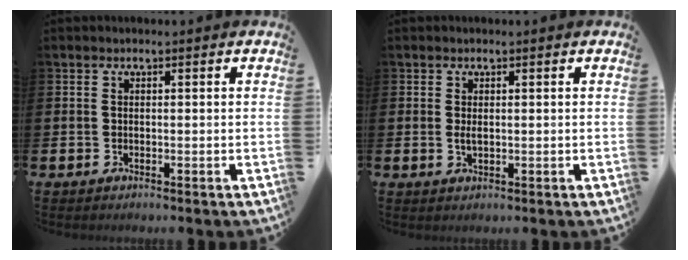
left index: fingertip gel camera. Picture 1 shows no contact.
{"total": 1.2, "force": [0.2, 0.5, 1.1], "torque": [-0.013, -0.001, 0.000]}